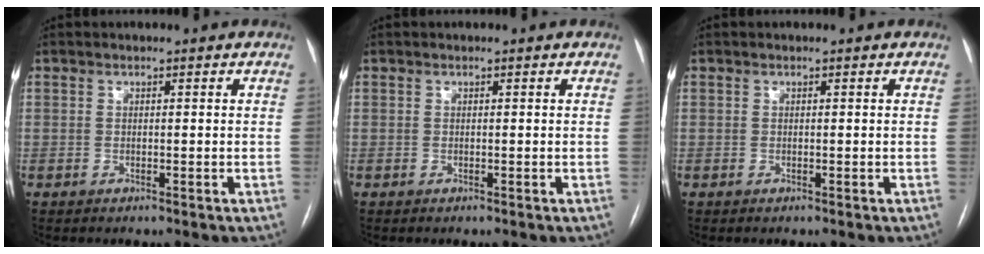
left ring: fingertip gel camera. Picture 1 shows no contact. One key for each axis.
{"total": 0.0}
{"total": 0.0}